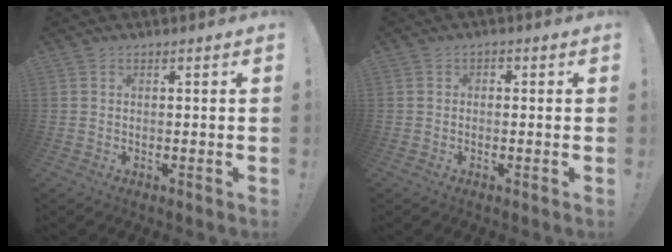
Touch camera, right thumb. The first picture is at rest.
{"total": 1.2, "force": [-0.9, 0.7, 0.5], "torque": [-0.005, 0.004, -0.015]}